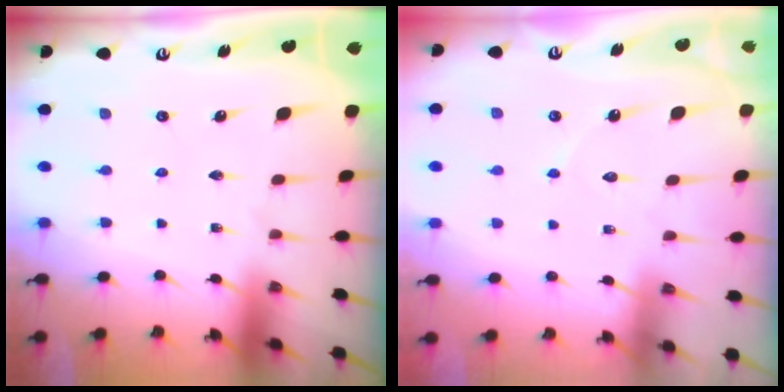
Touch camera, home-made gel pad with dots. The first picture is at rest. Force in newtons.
{"total": 3.2, "press": 3.2, "slide": 0.3}